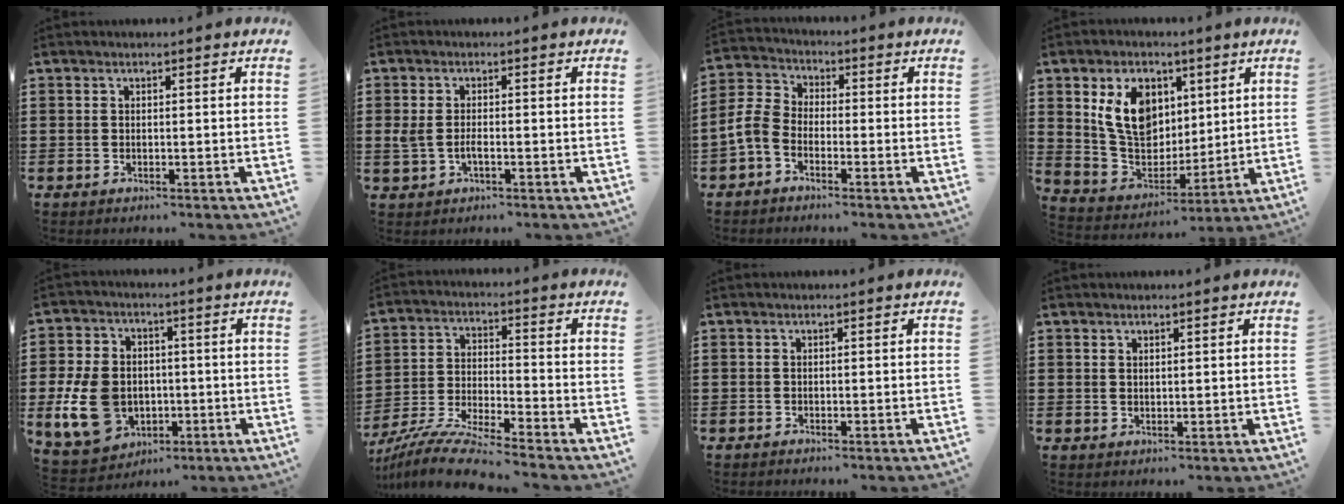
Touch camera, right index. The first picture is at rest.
{"total": 2.5, "force": [-0.6, 1.1, 2.2], "torque": [-0.056, -0.006, -0.014]}
{"total": 4.8, "force": [-2.8, 3.0, 2.6], "torque": [-0.087, -0.003, -0.066]}
{"total": 10.6, "force": [4.0, 7.9, 5.9], "torque": [-0.142, 0.008, 0.073]}
{"total": 11.6, "force": [-1.9, 9.1, 6.9], "torque": [-0.185, 0.016, -0.034]}
{"total": 8.6, "force": [-8.1, -0.2, 2.8], "torque": [-0.067, -0.003, -0.161]}
{"total": 0.6, "force": [-0.6, -0.1, 0.0], "torque": [-0.001, -0.002, -0.012]}
{"total": 0.8, "force": [0.7, 0.3, 0.3], "torque": [-0.007, 0.001, 0.013]}